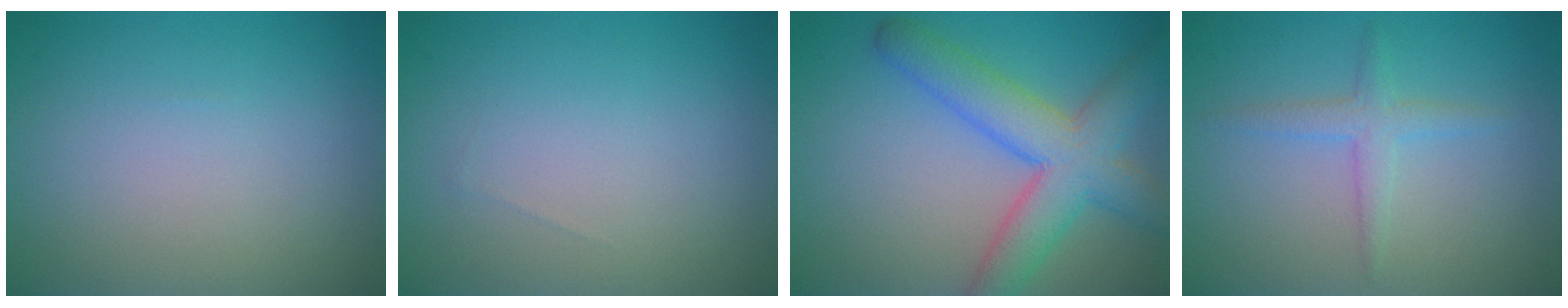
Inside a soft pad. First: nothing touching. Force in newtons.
{"total": 0.0}
{"total": 7.0, "press": 7.0, "slide": 0.3}
{"total": 2.0, "press": 2.0, "slide": 0.1}